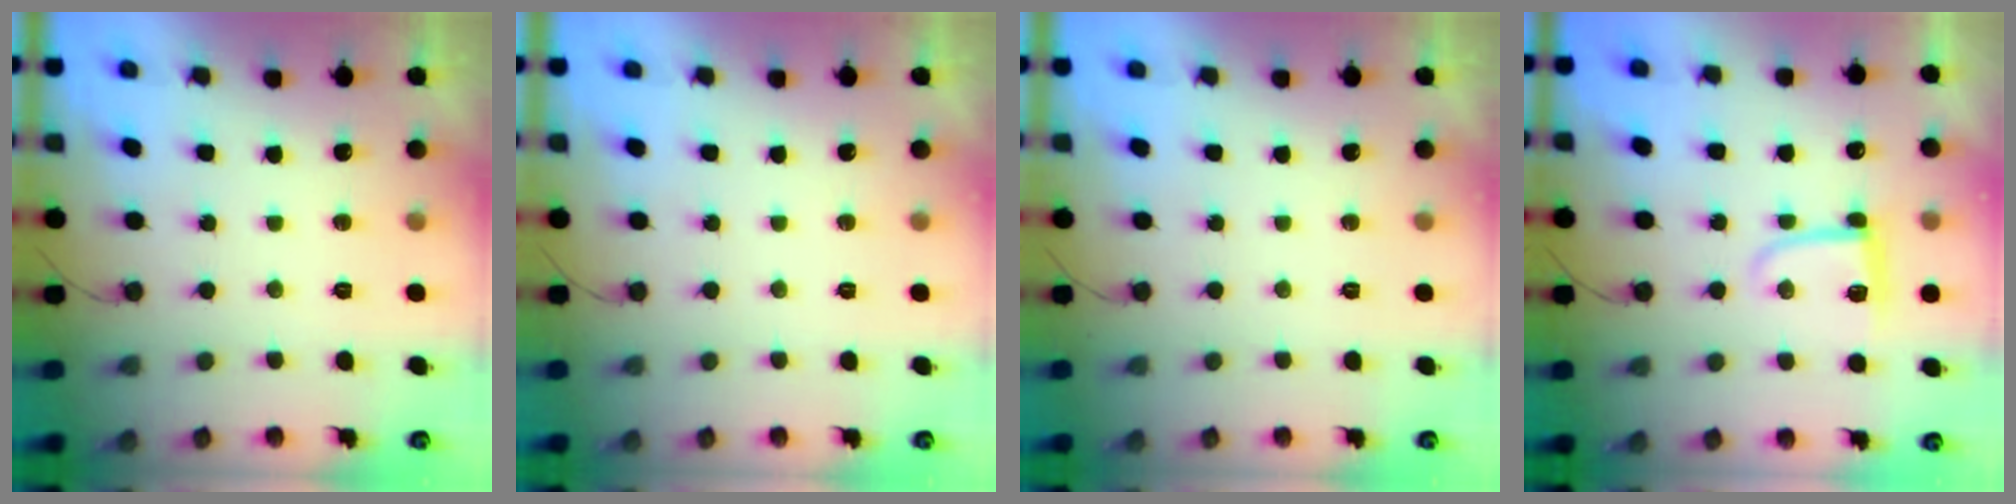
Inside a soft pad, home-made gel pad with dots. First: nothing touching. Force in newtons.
{"total": 0.0}
{"total": 0.0}
{"total": 8.0, "press": 7.9, "slide": 0.4}